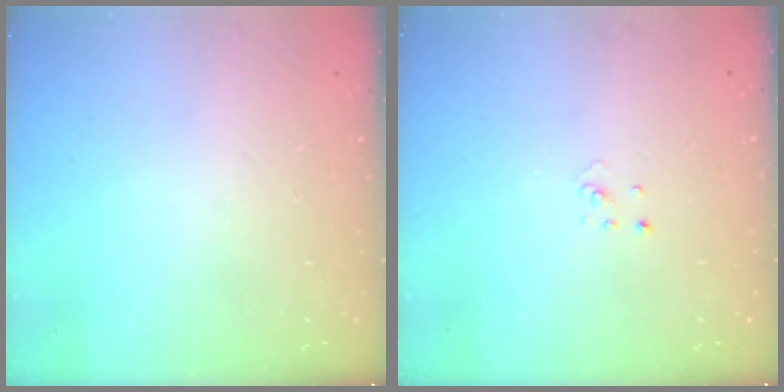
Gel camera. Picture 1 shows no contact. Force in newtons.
{"total": 2.1, "press": 2.1, "slide": 0.1}